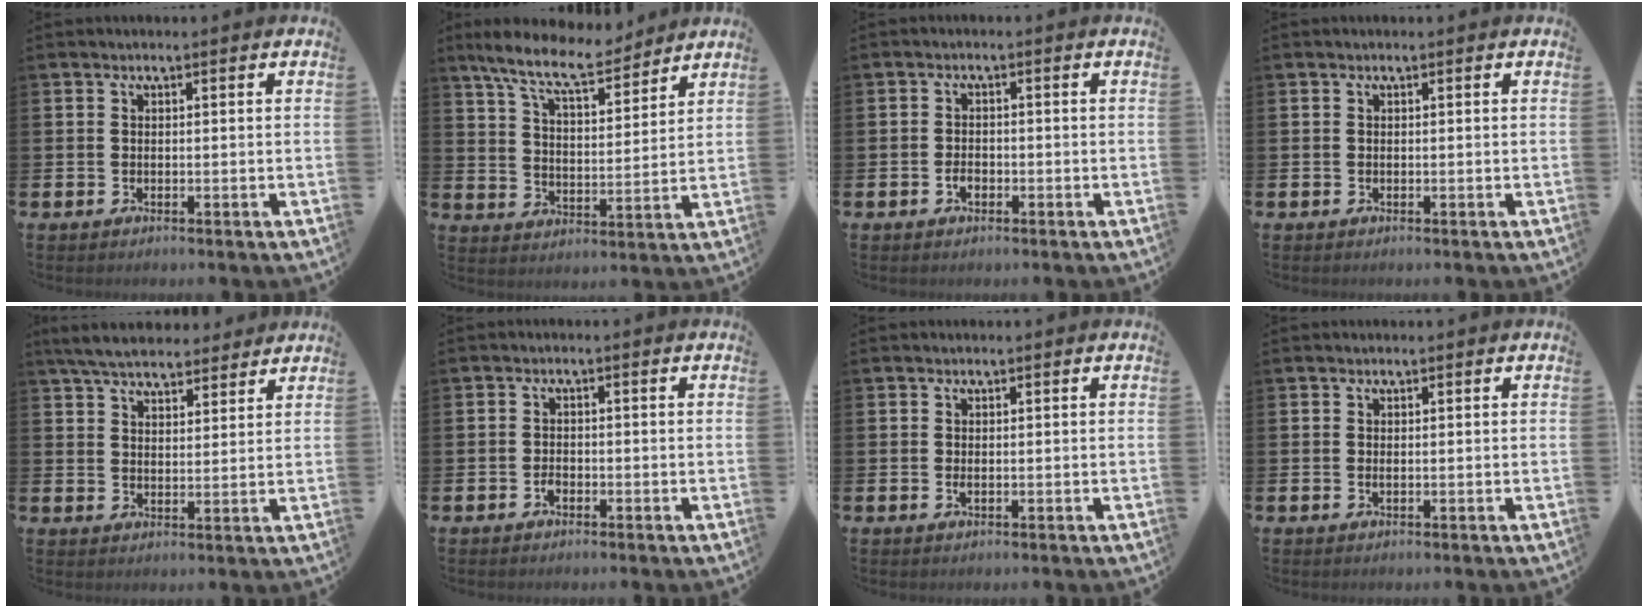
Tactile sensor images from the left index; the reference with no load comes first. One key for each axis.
{"total": 9.7, "fx": 8.8, "fy": 2.0, "fz": 3.8, "tx": -0.097, "ty": -0.042, "tz": 0.158}
{"total": 1.6, "fx": -0.7, "fy": 1.0, "fz": 1.1, "tx": -0.015, "ty": -0.001, "tz": -0.015}
{"total": 0.0}
{"total": 6.0, "fx": 5.7, "fy": 1.4, "fz": 1.2, "tx": -0.043, "ty": -0.020, "tz": 0.104}
{"total": 1.2, "fx": -0.7, "fy": 0.7, "fz": 0.6, "tx": -0.007, "ty": -0.003, "tz": -0.016}
{"total": 0.5, "fx": 0.1, "fy": 0.2, "fz": 0.5, "tx": -0.005, "ty": -0.002, "tz": 0.000}
{"total": 0.0}